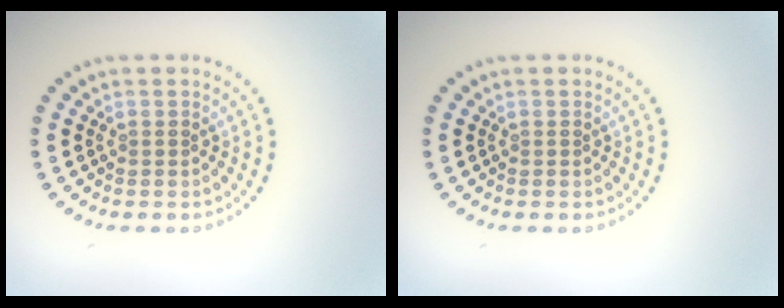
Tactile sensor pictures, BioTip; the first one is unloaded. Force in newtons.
{"total": 0.0}